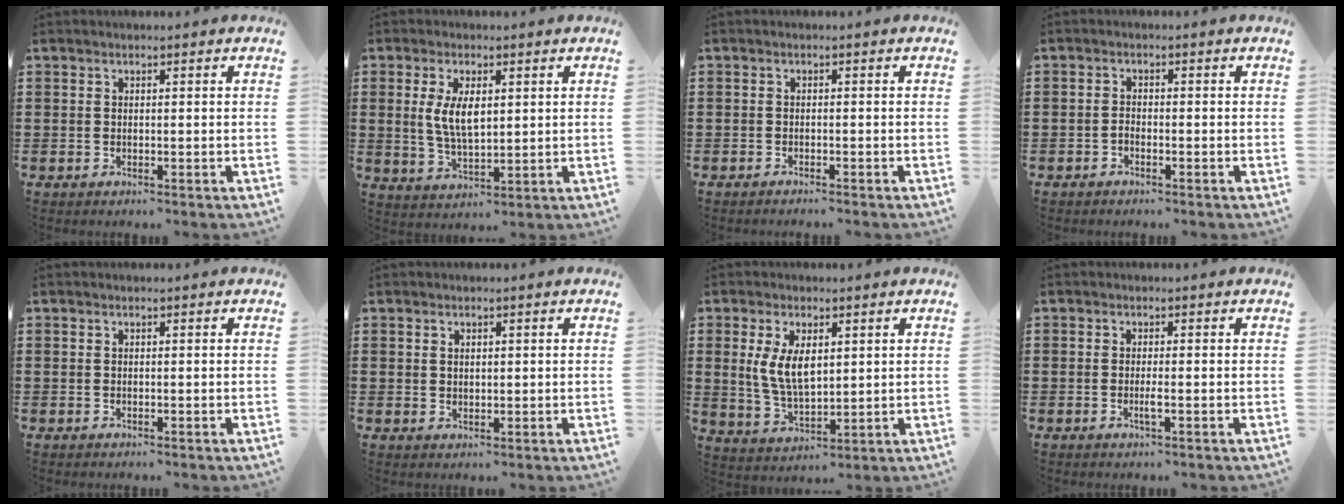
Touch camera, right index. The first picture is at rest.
{"total": 6.1, "force": [1.1, 2.7, 5.4], "torque": [-0.116, 0.004, 0.017]}
{"total": 0.8, "force": [-0.8, -0.1, 0.1], "torque": [-0.003, -0.001, -0.016]}
{"total": 0.9, "force": [-0.8, 0.4, 0.3], "torque": [-0.009, -0.003, -0.014]}
{"total": 0.0}
{"total": 1.1, "force": [0.7, 0.7, 0.4], "torque": [-0.008, 0.004, 0.014]}
{"total": 7.0, "force": [1.5, 3.5, 5.9], "torque": [-0.126, 0.007, 0.025]}
{"total": 1.5, "force": [-0.5, 0.0, 1.3], "torque": [-0.031, -0.005, -0.012]}